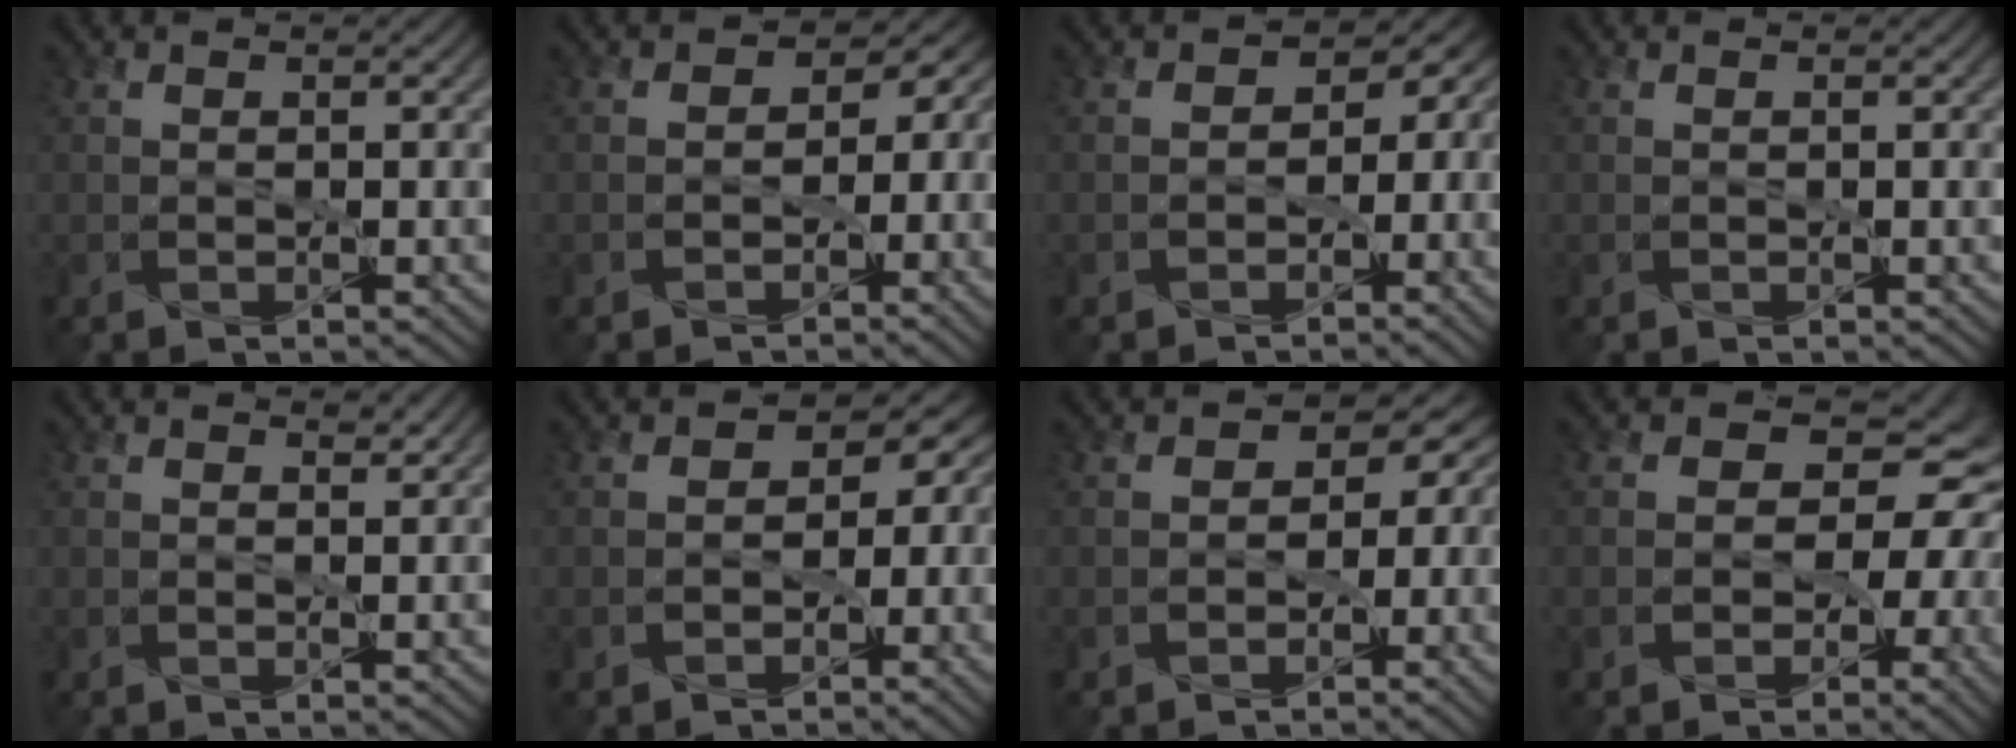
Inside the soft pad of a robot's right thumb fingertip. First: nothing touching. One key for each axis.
{"total": 3.8, "fx": -1.2, "fy": 3.2, "fz": 1.6, "tx": 0.003, "ty": 0.001, "tz": -0.026}
{"total": 4.2, "fx": -1.5, "fy": 3.5, "fz": 1.9, "tx": 0.003, "ty": 0.003, "tz": -0.028}
{"total": 0.0}
{"total": 0.9, "fx": 0.8, "fy": 0.2, "fz": 0.4, "tx": -0.011, "ty": -0.003, "tz": 0.017}
{"total": 4.7, "fx": -1.4, "fy": 3.9, "fz": 2.2, "tx": 0.001, "ty": 0.005, "tz": -0.031}
{"total": 4.7, "fx": -0.9, "fy": 4.1, "fz": 2.1, "tx": -0.008, "ty": 0.002, "tz": -0.026}
{"total": 12.4, "fx": -0.9, "fy": 10.0, "fz": 7.3, "tx": -0.090, "ty": 0.022, "tz": -0.047}